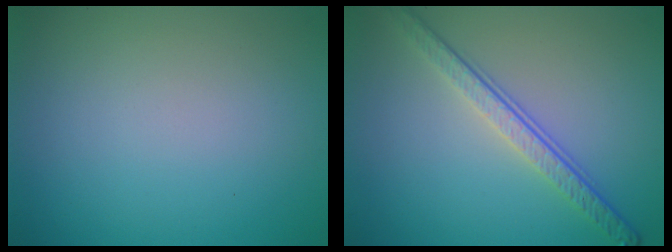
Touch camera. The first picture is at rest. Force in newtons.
{"total": 4.3, "press": 3.0, "slide": 3.1}